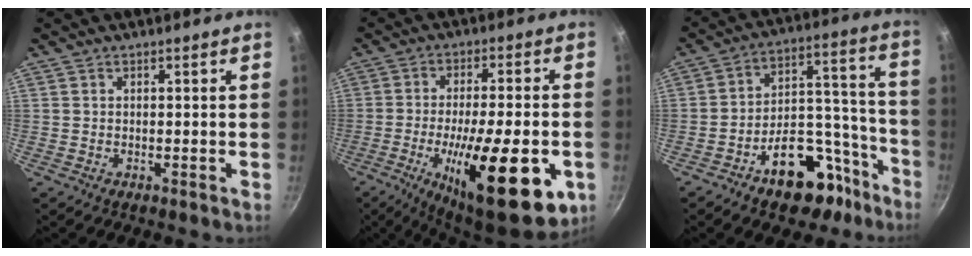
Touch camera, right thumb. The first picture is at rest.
{"total": 23.4, "force": [-7.5, 7.5, 20.9], "torque": [-0.298, -0.013, -0.096]}
{"total": 16.5, "force": [-10.0, 8.5, 9.9], "torque": [-0.103, 0.100, -0.153]}